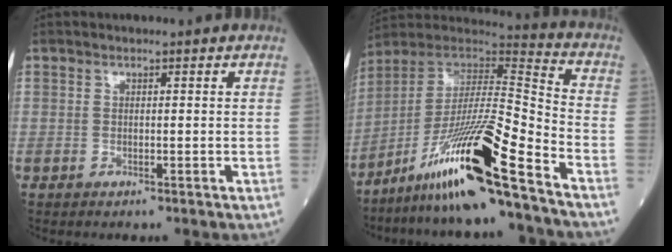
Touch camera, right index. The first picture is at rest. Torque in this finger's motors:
{"motor_torque": [0.75, -0.72, 1.05, 0.21]}